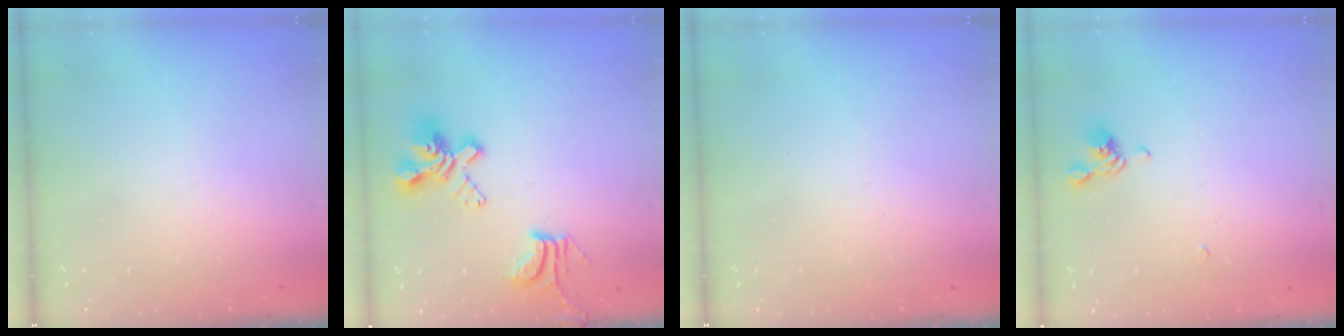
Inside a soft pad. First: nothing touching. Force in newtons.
{"total": 6.7, "press": 6.5, "slide": 1.5}
{"total": 0.0}
{"total": 2.9, "press": 2.8, "slide": 0.5}